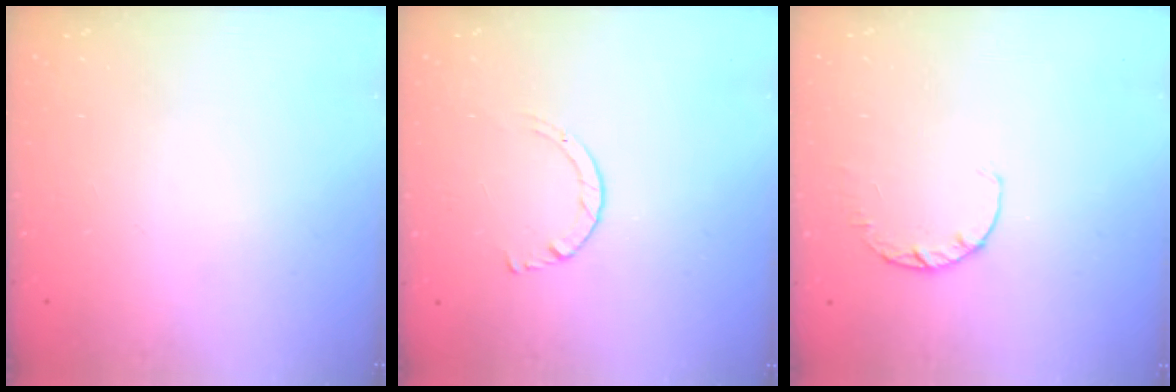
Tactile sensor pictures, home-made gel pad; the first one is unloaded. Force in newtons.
{"total": 2.7, "press": 2.7, "slide": 0.3}
{"total": 2.8, "press": 2.7, "slide": 0.5}